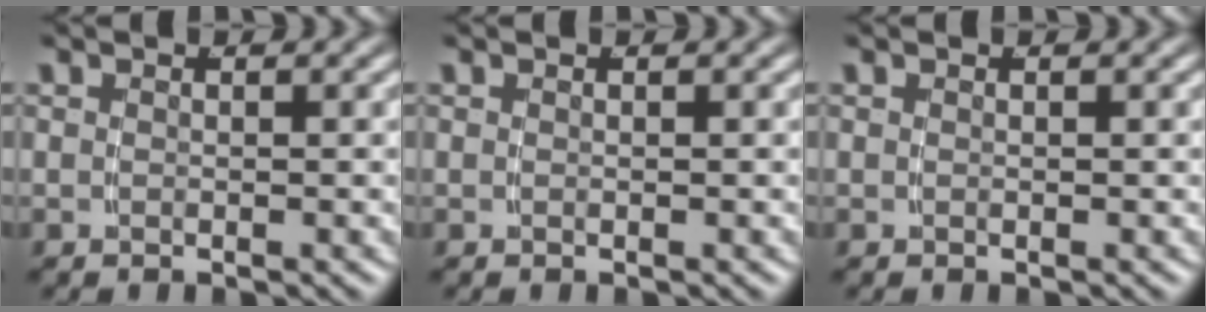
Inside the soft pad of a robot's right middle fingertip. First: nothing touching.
{"total": 0.0}
{"total": 0.0}